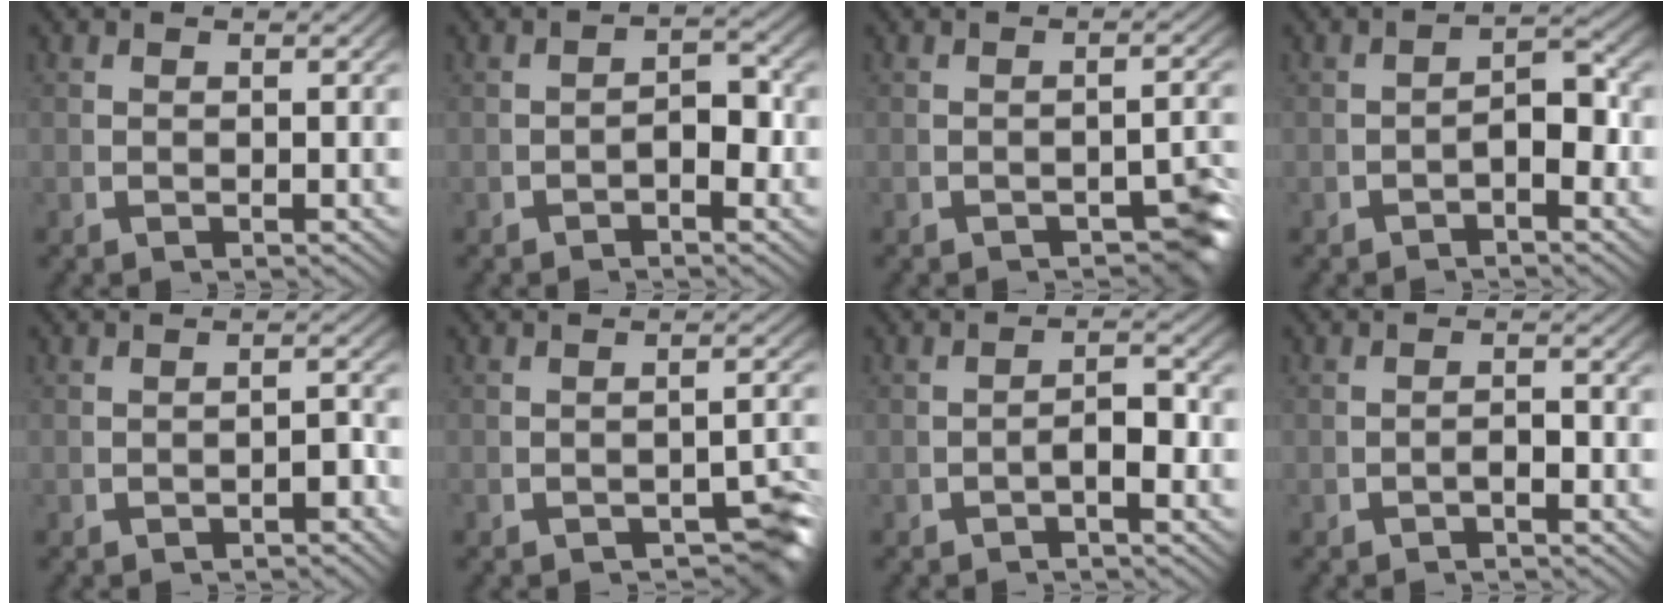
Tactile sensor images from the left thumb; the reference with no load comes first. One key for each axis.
{"total": 2.4, "fx": -0.9, "fy": 1.3, "fz": 1.8, "tx": -0.030, "ty": -0.008, "tz": -0.012}
{"total": 3.3, "fx": -2.1, "fy": 1.2, "fz": 2.2, "tx": -0.013, "ty": -0.002, "tz": -0.030}
{"total": 3.1, "fx": -1.2, "fy": 1.4, "fz": 2.5, "tx": -0.037, "ty": -0.005, "tz": -0.016}
{"total": 1.6, "fx": -1.2, "fy": 0.5, "fz": 0.8, "tx": -0.016, "ty": -0.006, "tz": -0.017}
{"total": 4.1, "fx": -2.6, "fy": 1.7, "fz": 2.6, "tx": -0.017, "ty": -0.010, "tz": -0.034}
{"total": 2.3, "fx": -1.0, "fy": 0.9, "fz": 1.9, "tx": -0.035, "ty": -0.005, "tz": -0.013}
{"total": 1.1, "fx": -1.0, "fy": 0.2, "fz": 0.4, "tx": -0.006, "ty": -0.001, "tz": -0.018}